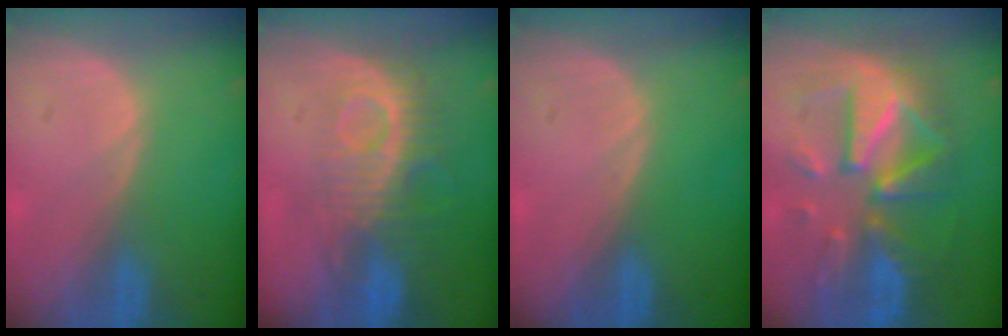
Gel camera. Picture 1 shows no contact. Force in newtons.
{"total": 9.3, "press": 8.2, "slide": 4.4}
{"total": 0.0}
{"total": 11.8, "press": 11.8, "slide": 1.2}